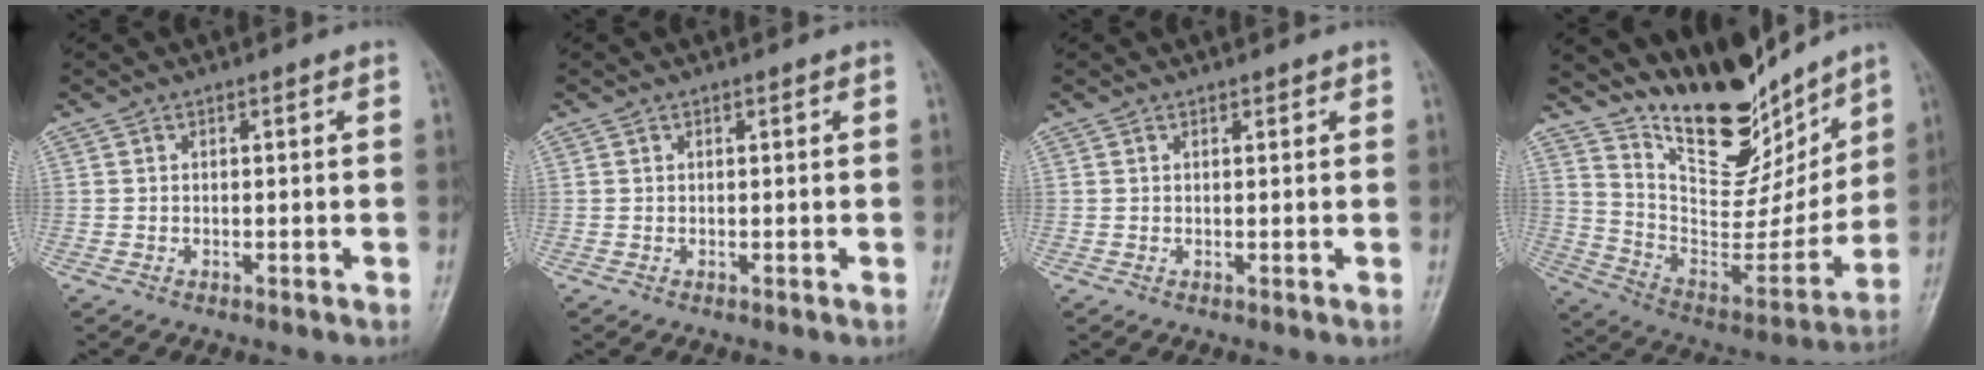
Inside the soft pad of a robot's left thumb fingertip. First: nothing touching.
{"total": 0.0}
{"total": 0.8, "force": [0.7, 0.4, 0.2], "torque": [0.003, -0.004, 0.007]}
{"total": 21.2, "force": [16.7, 8.3, 10.1], "torque": [-0.103, -0.106, 0.289]}